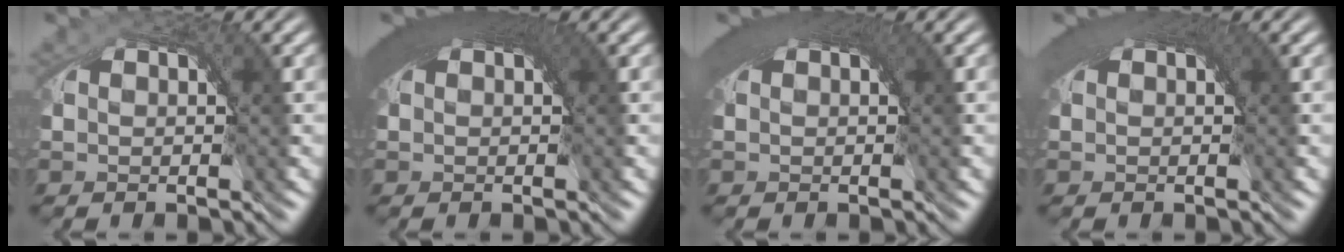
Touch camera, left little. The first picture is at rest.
{"total": 6.3, "force": [1.9, 2.3, 5.6], "torque": [-0.068, 0.017, 0.020]}
{"total": 4.7, "force": [1.6, 1.6, 4.1], "torque": [-0.050, 0.013, 0.019]}
{"total": 4.1, "force": [1.4, 1.4, 3.6], "torque": [-0.043, 0.010, 0.017]}